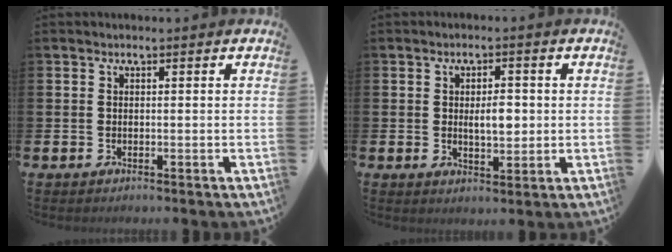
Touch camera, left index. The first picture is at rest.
{"total": 3.2, "force": [0.3, 1.6, 2.8], "torque": [-0.038, -0.001, 0.000]}